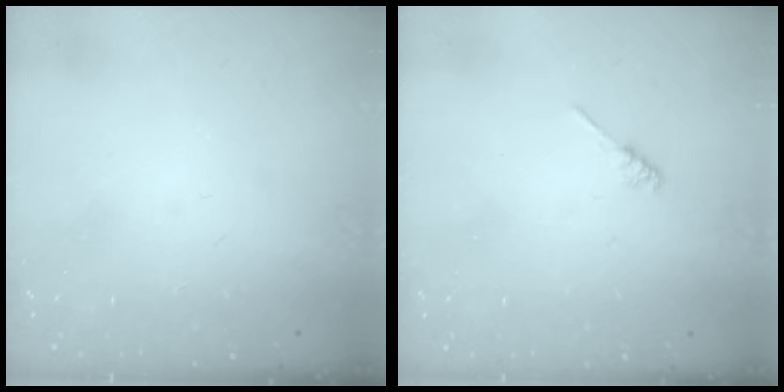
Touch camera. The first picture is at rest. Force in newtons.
{"total": 1.2, "press": 1.1, "slide": 0.3}